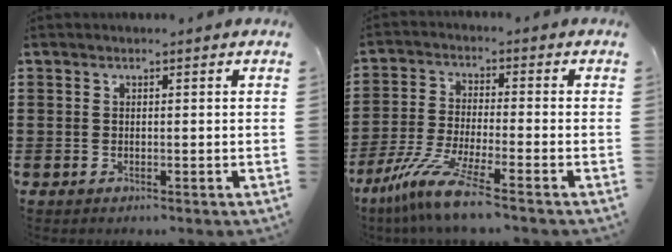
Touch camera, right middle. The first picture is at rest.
{"total": 8.5, "force": [-6.1, 0.3, 5.8], "torque": [-0.140, -0.019, -0.126]}